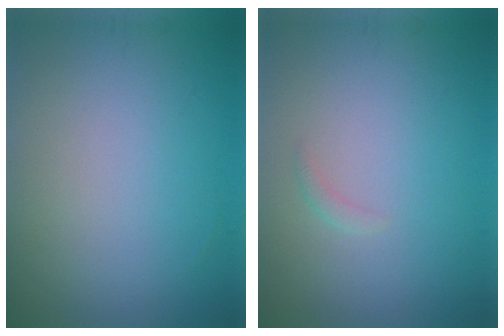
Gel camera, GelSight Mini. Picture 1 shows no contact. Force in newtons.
{"total": 0.6, "press": 0.6, "slide": 0.0}